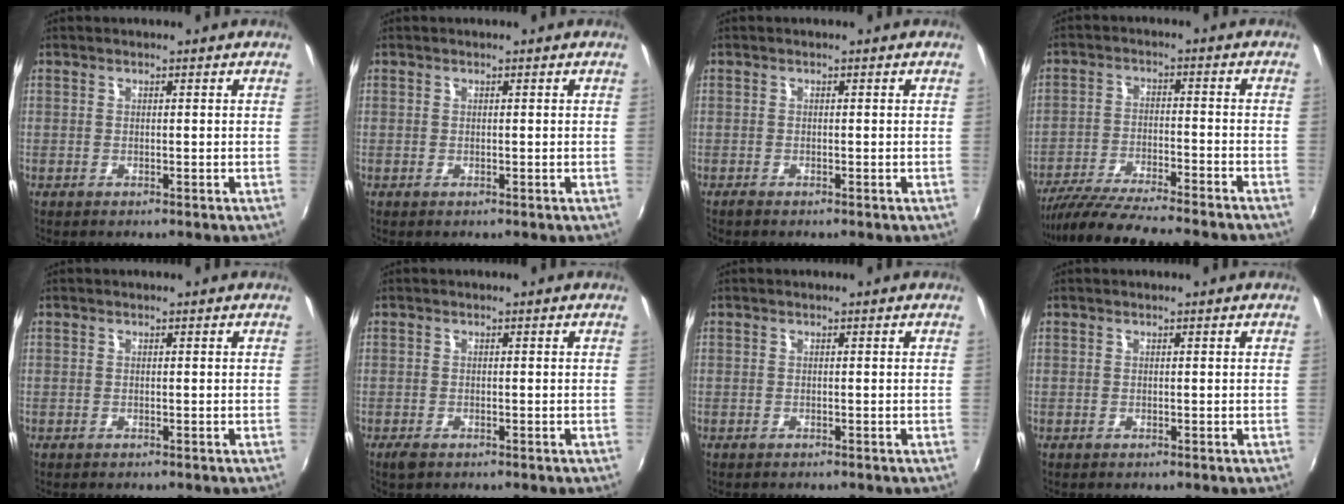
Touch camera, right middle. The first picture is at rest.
{"total": 0.0}
{"total": 0.5, "force": [-0.5, 0.1, 0.1], "torque": [-0.002, -0.003, -0.013]}
{"total": 17.5, "force": [-15.4, 1.1, 8.2], "torque": [-0.162, -0.035, -0.244]}
{"total": 0.0}
{"total": 1.6, "force": [-1.2, 0.7, 0.8], "torque": [-0.017, -0.006, -0.022]}
{"total": 0.0}
{"total": 0.0}